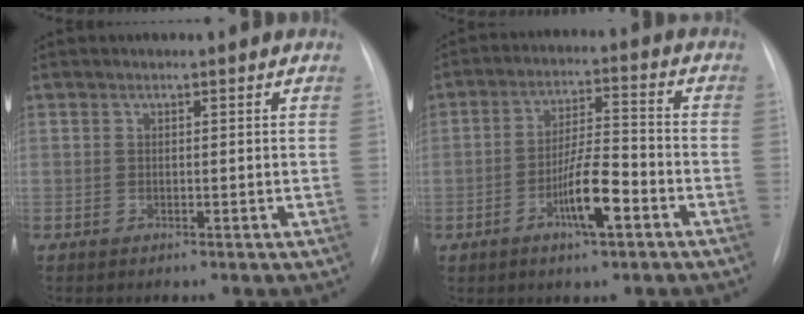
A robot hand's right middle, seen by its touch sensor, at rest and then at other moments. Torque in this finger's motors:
{"motor_torque": [1.41, -0.73, 0.53, 0.16]}